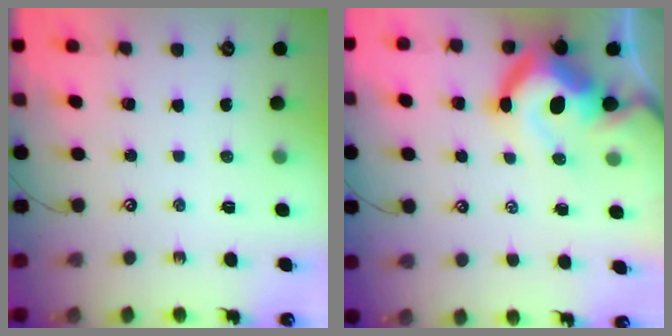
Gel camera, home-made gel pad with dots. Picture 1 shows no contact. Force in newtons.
{"total": 15.9, "press": 15.7, "slide": 2.5}